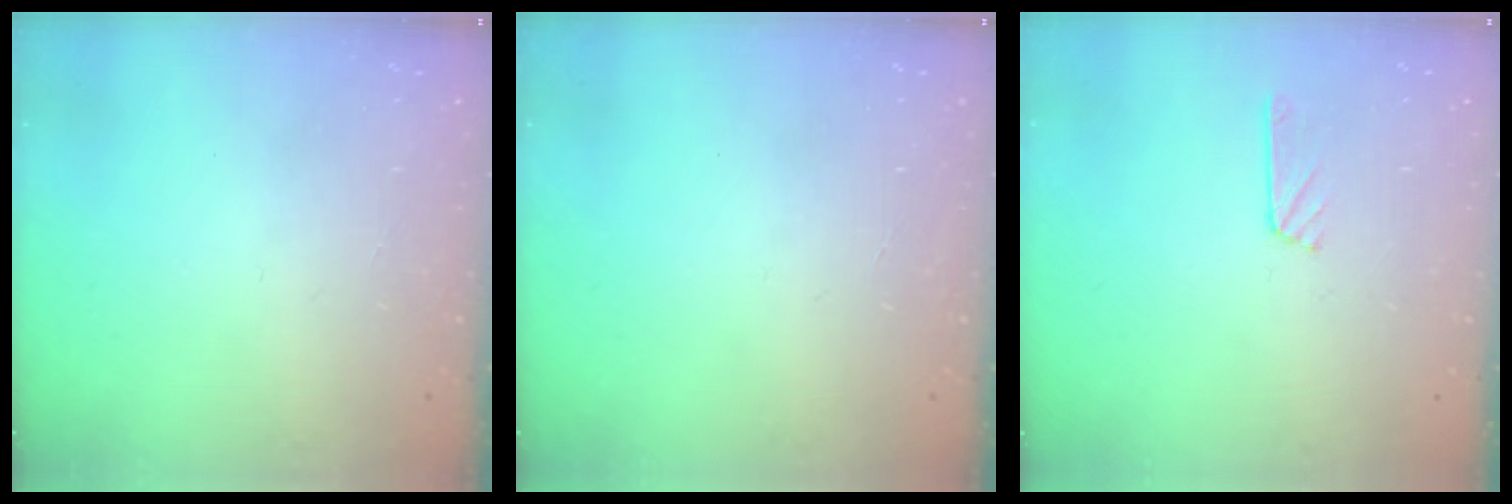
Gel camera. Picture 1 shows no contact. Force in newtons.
{"total": 0.0}
{"total": 4.8, "press": 4.7, "slide": 0.5}